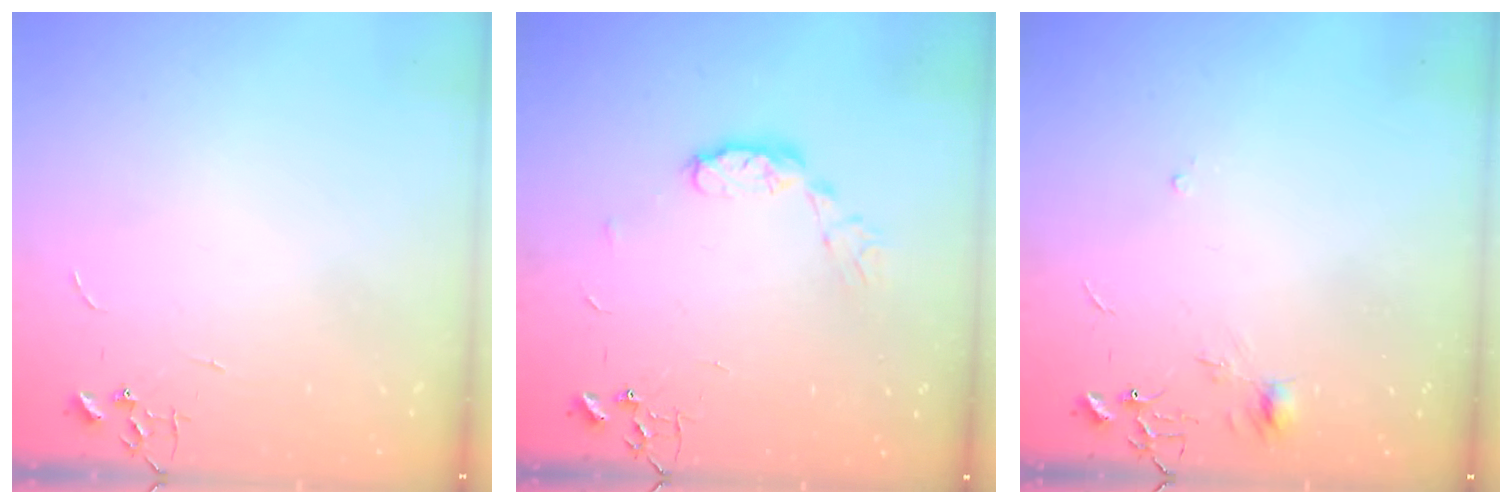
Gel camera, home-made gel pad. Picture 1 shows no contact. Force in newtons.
{"total": 7.3, "press": 7.3, "slide": 0.4}
{"total": 4.8, "press": 4.8, "slide": 0.5}